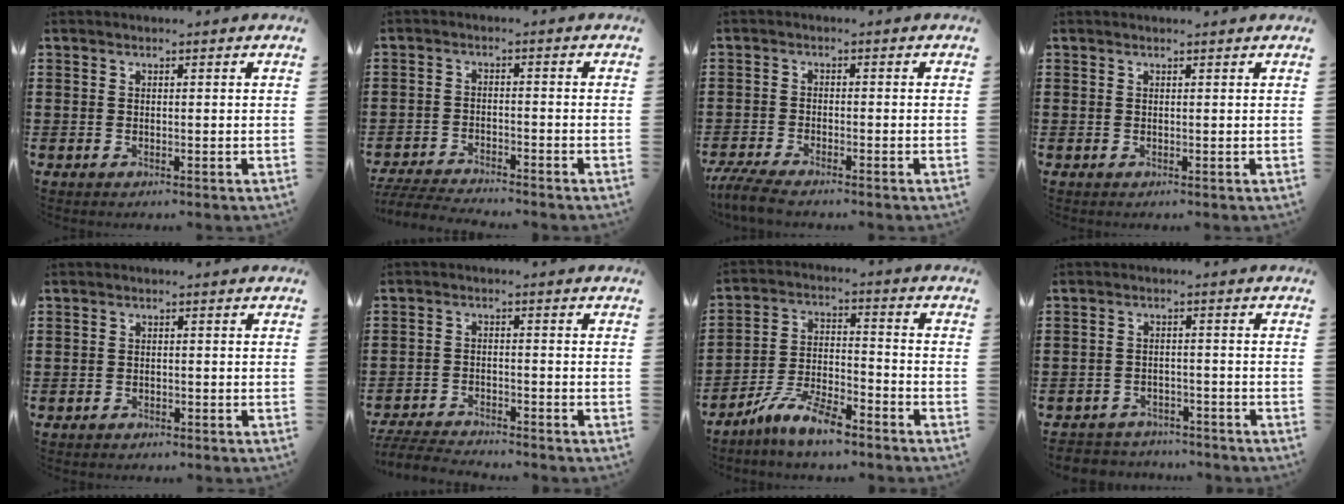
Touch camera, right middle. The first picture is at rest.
{"total": 4.4, "force": [-4.3, 0.4, 0.7], "torque": [-0.026, -0.007, -0.092]}
{"total": 4.1, "force": [-3.8, 0.4, 1.5], "torque": [-0.043, -0.013, -0.080]}
{"total": 0.0}
{"total": 1.2, "force": [-1.1, 0.6, -0.1], "torque": [0.001, 0.001, -0.025]}
{"total": 4.5, "force": [-4.4, 0.5, 0.6], "torque": [-0.024, -0.003, -0.095]}
{"total": 8.8, "force": [-7.5, 1.7, 4.3], "torque": [-0.094, 0.006, -0.145]}
{"total": 3.4, "force": [-3.3, 0.7, -0.4], "torque": [-0.002, -0.001, -0.073]}